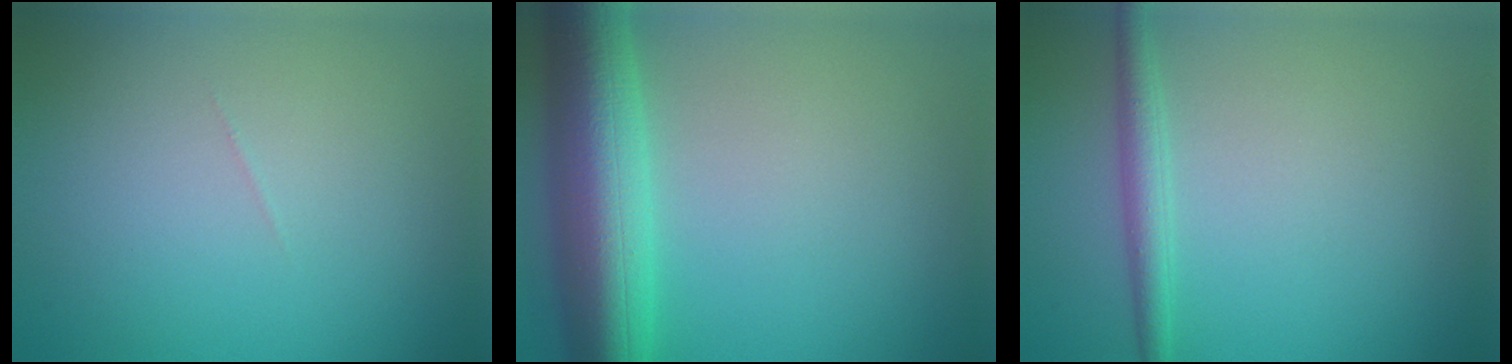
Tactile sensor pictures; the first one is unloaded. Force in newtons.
{"total": 9.5, "press": 9.5, "slide": 0.1}
{"total": 2.3, "press": 2.3, "slide": 0.1}